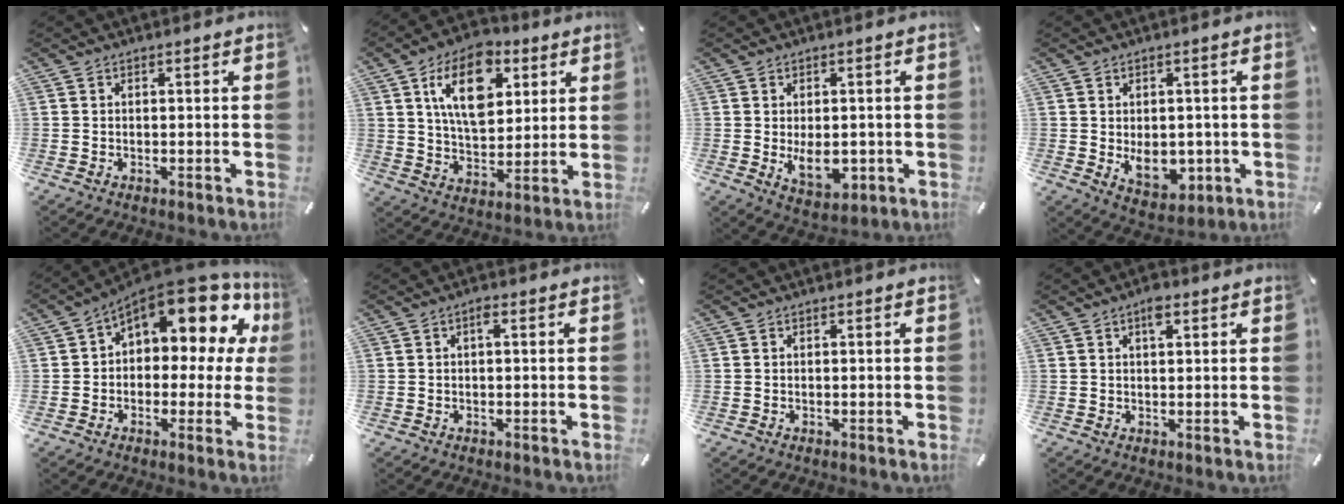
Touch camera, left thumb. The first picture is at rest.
{"total": 15.5, "force": [6.5, 9.5, 10.3], "torque": [-0.159, -0.007, 0.114]}
{"total": 7.7, "force": [-1.1, 4.9, 5.8], "torque": [-0.089, -0.009, -0.023]}
{"total": 7.3, "force": [-1.1, 5.4, 4.9], "torque": [-0.062, -0.005, -0.017]}
{"total": 14.1, "force": [7.4, 7.6, 9.3], "torque": [-0.131, -0.060, 0.121]}
{"total": 1.6, "force": [0.2, 0.5, 1.5], "torque": [-0.032, 0.005, 0.001]}
{"total": 0.0}
{"total": 3.5, "force": [1.7, 1.5, 2.6], "torque": [-0.041, -0.001, 0.025]}